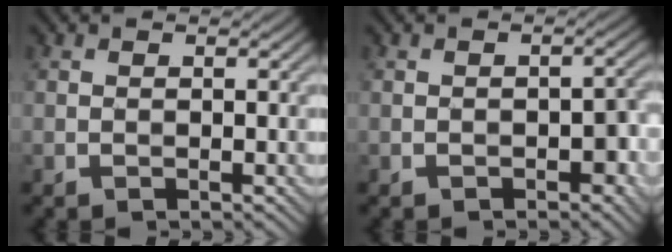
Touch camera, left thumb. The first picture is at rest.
{"total": 2.8, "force": [-1.2, 1.6, 2.1], "torque": [-0.026, -0.001, -0.015]}